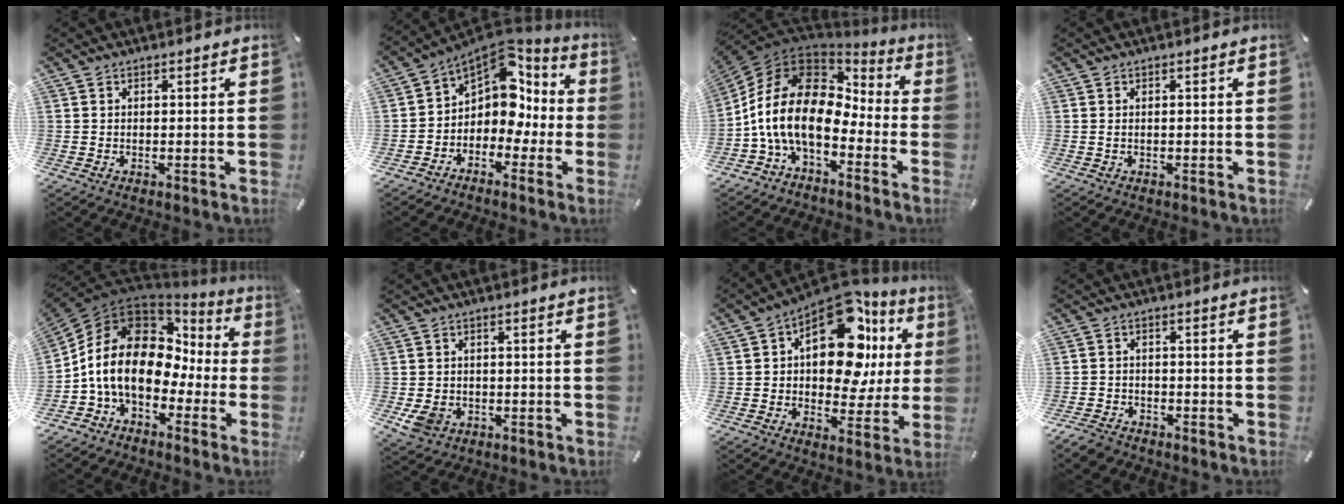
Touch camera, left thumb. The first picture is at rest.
{"total": 9.6, "force": [3.4, 7.5, 4.9], "torque": [-0.089, -0.036, 0.060]}
{"total": 16.9, "force": [-3.6, 10.5, 12.8], "torque": [-0.277, 0.014, -0.067]}
{"total": 0.7, "force": [-0.1, 0.3, 0.7], "torque": [-0.014, -0.001, -0.003]}
{"total": 16.2, "force": [0.1, 11.9, 10.9], "torque": [-0.237, -0.006, -0.005]}
{"total": 5.2, "force": [-1.8, 4.2, 2.4], "torque": [-0.065, 0.002, -0.035]}
{"total": 19.2, "force": [7.4, 10.7, 14.1], "torque": [-0.211, -0.049, 0.126]}
{"total": 3.6, "force": [-3.0, 1.8, 0.8], "torque": [-0.026, 0.015, -0.062]}